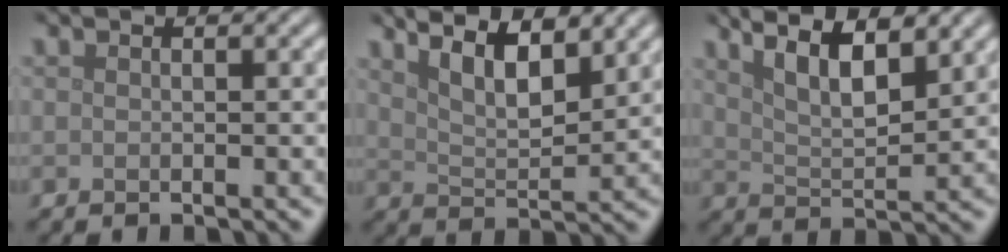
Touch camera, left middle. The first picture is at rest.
{"total": 5.8, "force": [3.9, 1.8, 3.8], "torque": [-0.063, 0.011, 0.054]}
{"total": 6.4, "force": [4.3, 1.9, 4.4], "torque": [-0.069, 0.015, 0.057]}